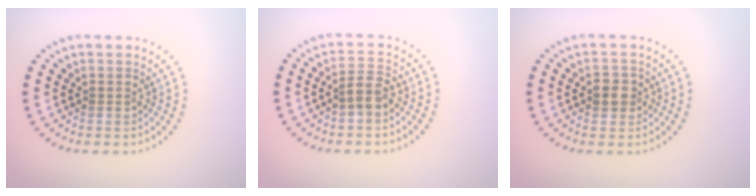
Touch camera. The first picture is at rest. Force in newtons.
{"total": 1.9, "press": 1.8, "slide": 0.8}
{"total": 2.0, "press": 1.9, "slide": 0.5}